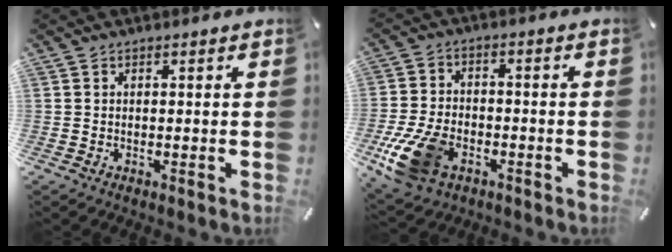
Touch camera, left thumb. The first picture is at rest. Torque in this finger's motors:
{"motor_torque": [1.24, 3.08, 0.76, 0.29, 0.17]}